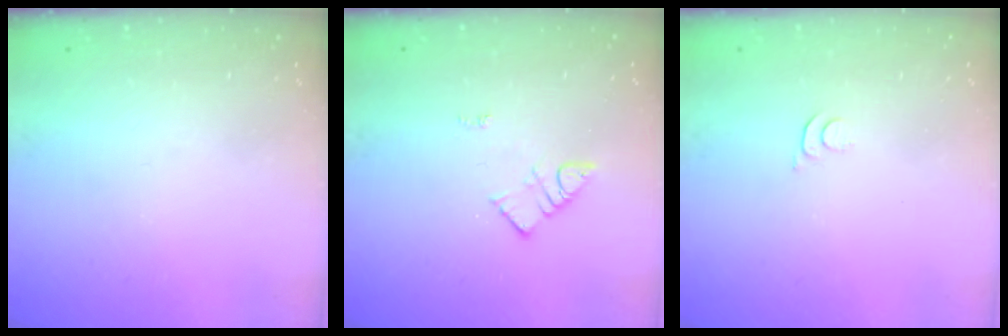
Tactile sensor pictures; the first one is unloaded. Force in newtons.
{"total": 3.6, "press": 3.6, "slide": 0.4}
{"total": 3.3, "press": 3.2, "slide": 0.4}